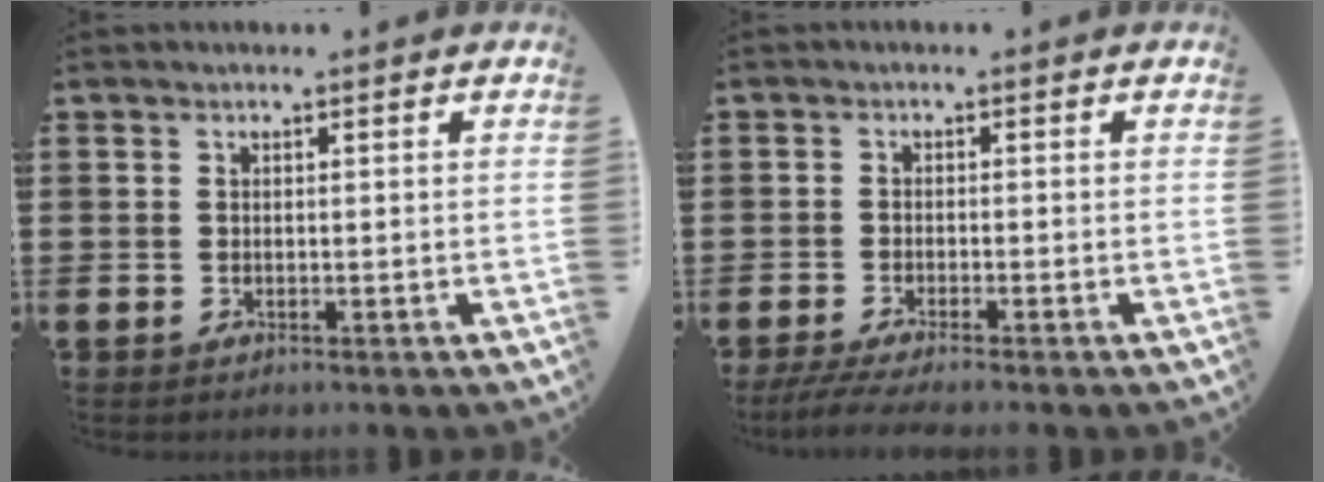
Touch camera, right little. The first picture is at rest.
{"total": 2.2, "force": [-1.6, 0.0, 1.4], "torque": [-0.030, -0.004, -0.031]}